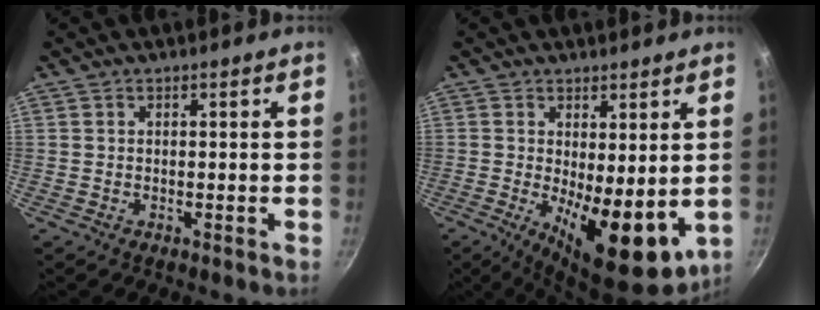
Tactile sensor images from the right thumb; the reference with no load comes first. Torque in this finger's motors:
{"motor_torque": [-0.24, 1.20, 1.65, -0.19, 0.15]}